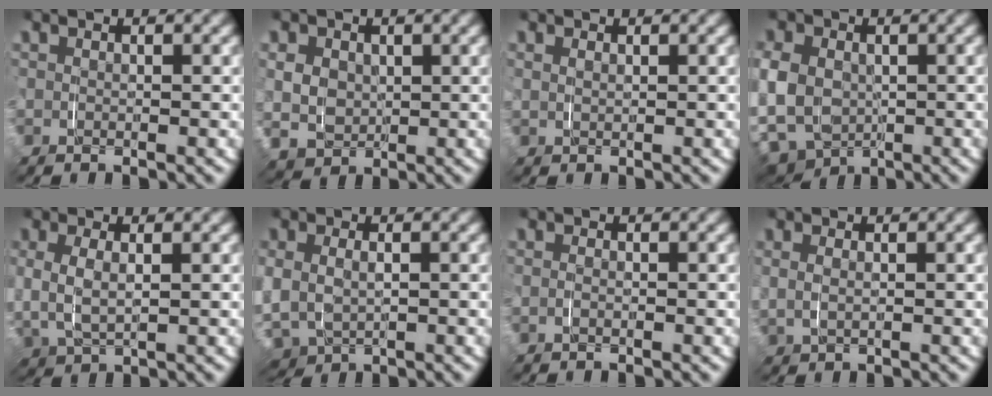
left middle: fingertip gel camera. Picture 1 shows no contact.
{"total": 4.2, "force": [0.0, 4.1, 1.0], "torque": [-0.032, -0.026, 0.008]}
{"total": 0.6, "force": [0.4, -0.3, -0.4], "torque": [0.008, 0.000, 0.009]}
{"total": 11.0, "force": [-3.3, 10.0, 3.1], "torque": [-0.084, -0.034, -0.056]}
{"total": 1.3, "force": [0.9, 0.9, 0.5], "torque": [-0.022, -0.003, 0.010]}
{"total": 4.7, "force": [-1.9, 4.2, 1.0], "torque": [-0.040, -0.028, -0.025]}
{"total": 0.5, "force": [-0.4, -0.3, -0.2], "torque": [-0.001, -0.003, -0.008]}
{"total": 0.5, "force": [0.1, -0.3, -0.4], "torque": [0.006, -0.003, 0.006]}